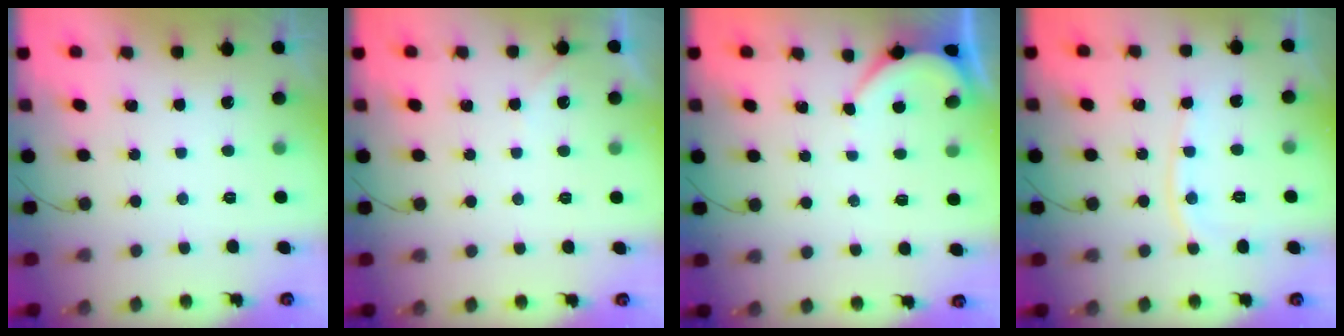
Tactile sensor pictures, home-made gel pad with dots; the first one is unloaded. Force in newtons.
{"total": 2.5, "press": 2.4, "slide": 0.3}
{"total": 2.1, "press": 2.1, "slide": 0.3}
{"total": 6.7, "press": 6.7, "slide": 0.1}